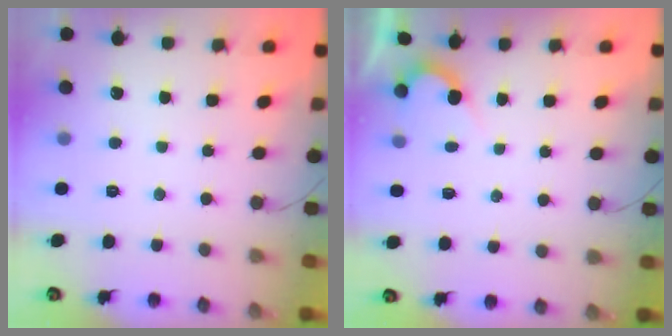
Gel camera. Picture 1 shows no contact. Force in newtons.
{"total": 2.1, "press": 2.1, "slide": 0.1}